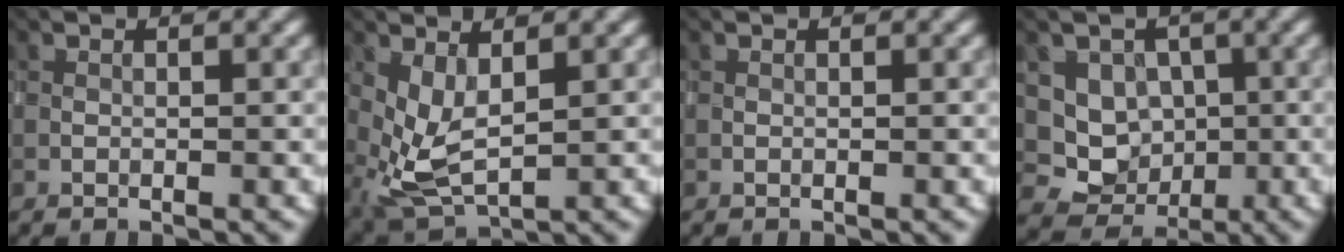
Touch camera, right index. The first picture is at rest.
{"total": 3.6, "force": [1.0, 1.6, 3.1], "torque": [-0.079, -0.010, 0.022]}
{"total": 0.0}
{"total": 4.8, "force": [0.8, 4.4, 1.6], "torque": [-0.009, -0.004, -0.001]}